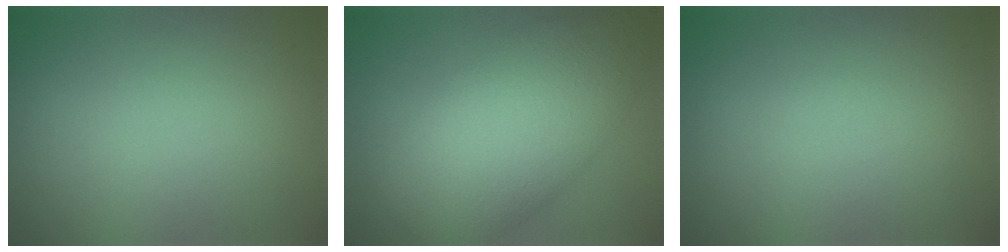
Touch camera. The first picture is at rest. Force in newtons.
{"total": 10.9, "press": 10.9, "slide": 0.1}
{"total": 0.0}